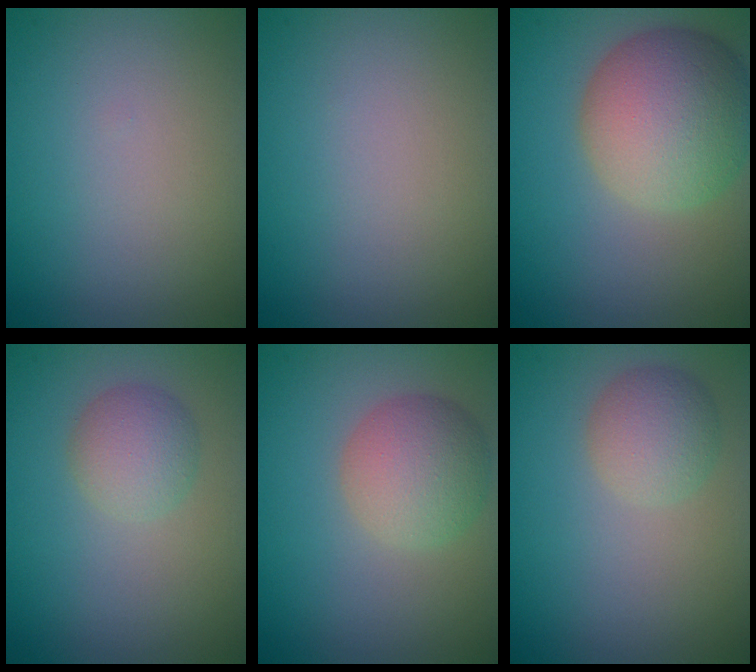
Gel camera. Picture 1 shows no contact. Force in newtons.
{"total": 0.0}
{"total": 8.4, "press": 8.4, "slide": 0.4}
{"total": 2.7, "press": 2.7, "slide": 0.0}
{"total": 4.4, "press": 4.4, "slide": 0.2}
{"total": 2.8, "press": 2.8, "slide": 0.1}